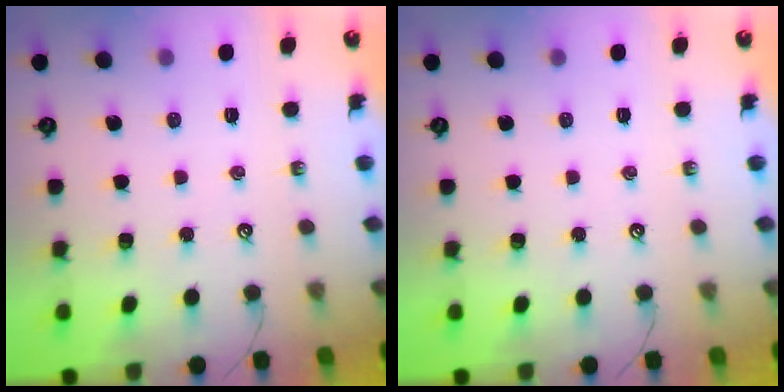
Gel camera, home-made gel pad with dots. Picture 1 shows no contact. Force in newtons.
{"total": 0.0}